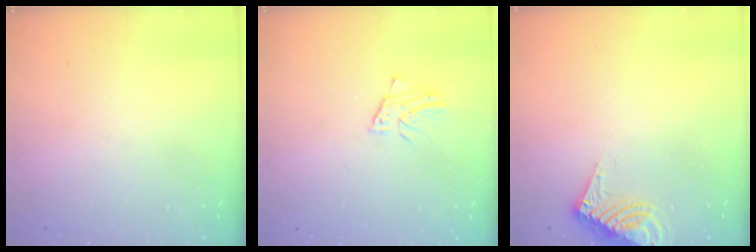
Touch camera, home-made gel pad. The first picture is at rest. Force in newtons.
{"total": 2.1, "press": 2.1, "slide": 0.1}
{"total": 9.4, "press": 9.4, "slide": 0.7}